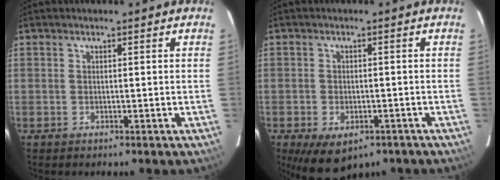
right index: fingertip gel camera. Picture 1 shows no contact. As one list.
[{"total": 9.1, "force": [-5.3, 5.1, 5.3], "torque": [-0.107, -0.027, -0.073]}]